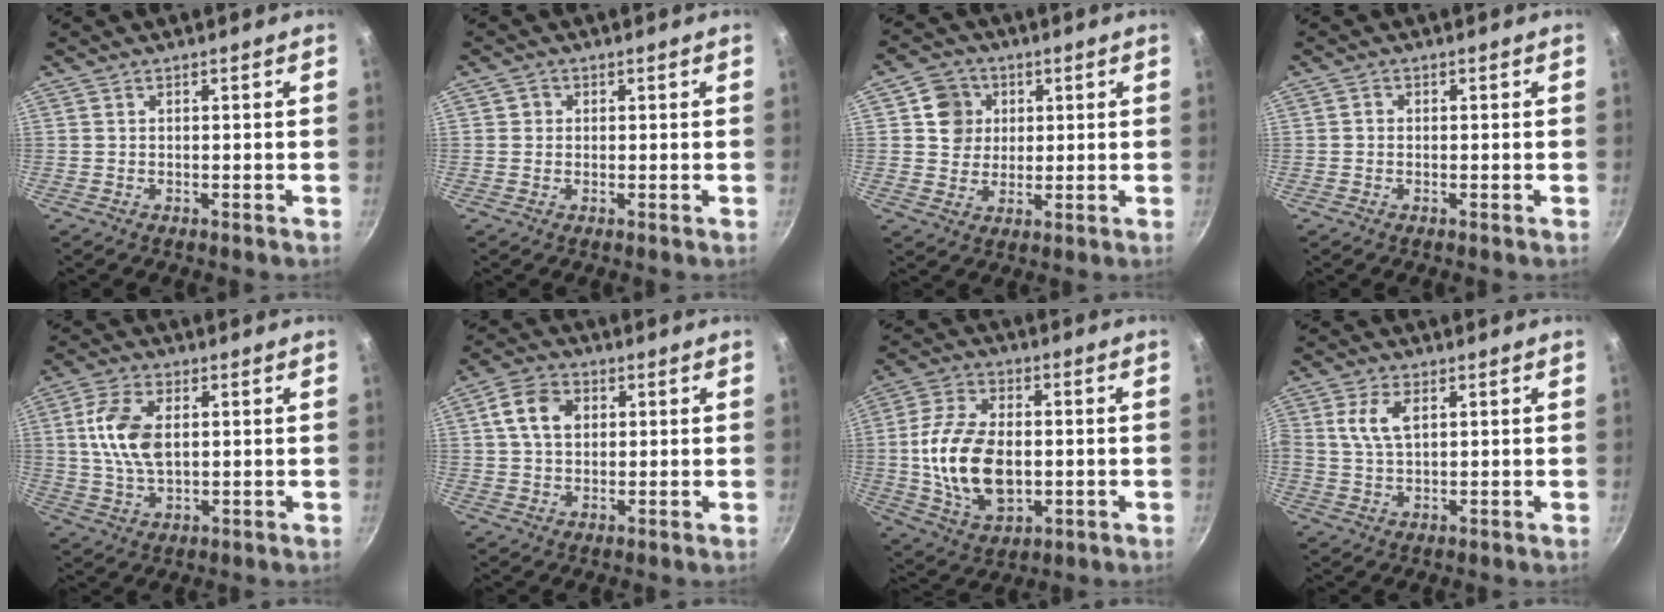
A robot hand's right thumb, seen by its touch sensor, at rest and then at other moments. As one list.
[{"total": 1.7, "force": [0.2, 1.6, 0.5], "torque": [0.001, 0.002, -0.002]}, {"total": 7.2, "force": [2.0, 6.5, 2.3], "torque": [0.002, 0.000, 0.029]}, {"total": 1.0, "force": [-0.1, 0.9, 0.4], "torque": [-0.006, 0.005, -0.004]}, {"total": 10.2, "force": [1.7, 5.7, 8.3], "torque": [-0.155, 0.002, 0.032]}, {"total": 7.9, "force": [2.0, 5.8, 5.0], "torque": [-0.077, 0.009, 0.026]}, {"total": 16.4, "force": [-0.9, 10.2, 12.8], "torque": [-0.227, 0.009, -0.011]}, {"total": 6.0, "force": [1.7, 3.3, 4.7], "torque": [-0.090, 0.000, 0.031]}]